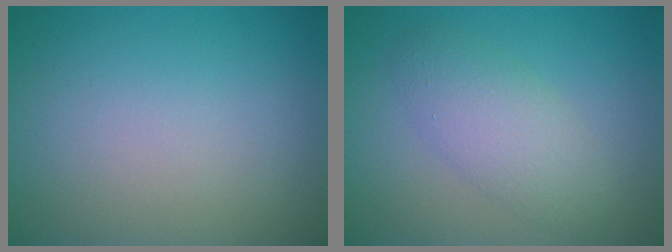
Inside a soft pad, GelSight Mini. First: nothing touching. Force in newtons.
{"total": 3.8, "press": 3.8, "slide": 0.0}